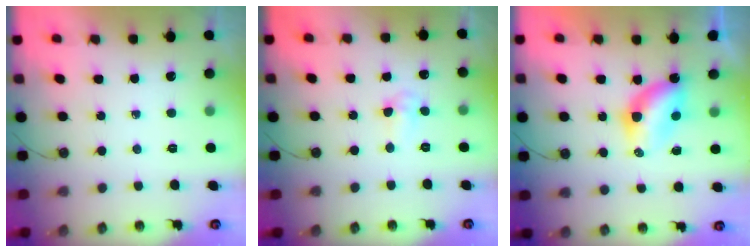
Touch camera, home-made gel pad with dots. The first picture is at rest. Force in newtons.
{"total": 3.4, "press": 3.4, "slide": 0.4}
{"total": 7.4, "press": 7.3, "slide": 0.8}